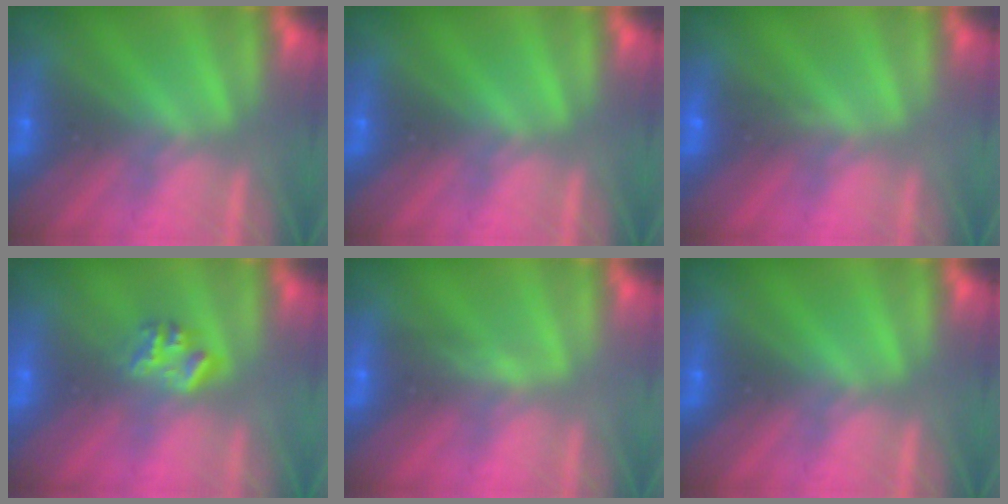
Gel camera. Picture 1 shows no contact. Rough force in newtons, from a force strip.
{"total": 0.0}
{"total": 2.9}
{"total": 2.3}
{"total": 3.5}
{"total": 0.0}